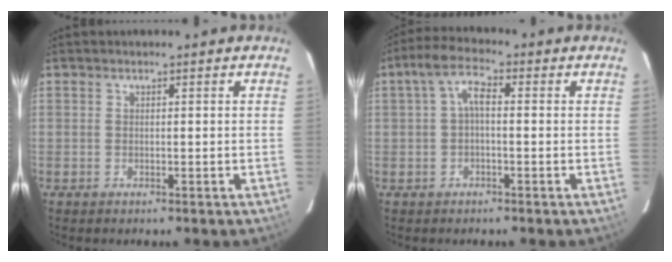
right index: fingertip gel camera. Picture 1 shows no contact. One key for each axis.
{"total": 4.4, "fx": 0.1, "fy": 1.7, "fz": 4.0, "tx": -0.085, "ty": 0.018, "tz": 0.002}